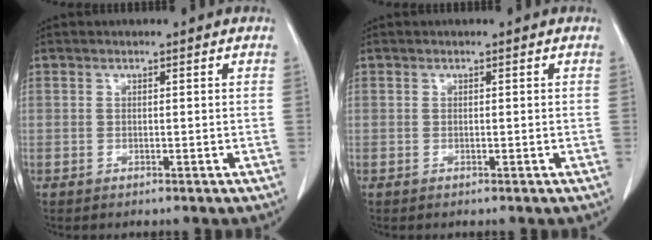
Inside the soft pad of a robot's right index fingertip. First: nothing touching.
{"total": 0.0}